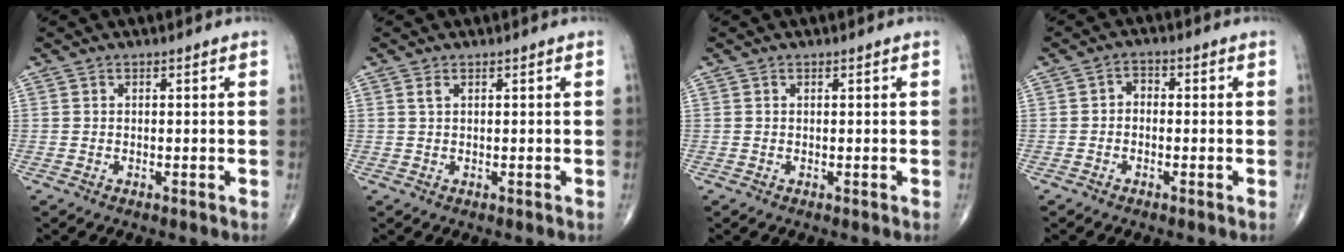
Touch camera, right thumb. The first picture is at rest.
{"total": 0.9, "force": [0.4, 0.3, 0.7], "torque": [-0.016, 0.006, 0.010]}
{"total": 0.0}
{"total": 2.4, "force": [-0.3, 1.9, 1.5], "torque": [-0.011, 0.014, -0.018]}